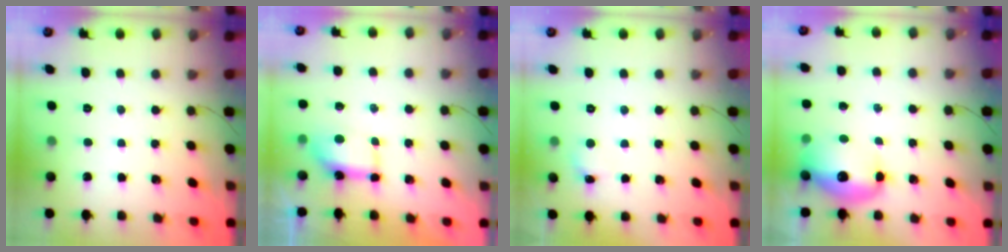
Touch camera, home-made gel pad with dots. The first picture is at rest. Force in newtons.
{"total": 6.6, "press": 6.6, "slide": 0.2}
{"total": 5.7, "press": 5.4, "slide": 1.8}
{"total": 12.6, "press": 12.3, "slide": 3.0}